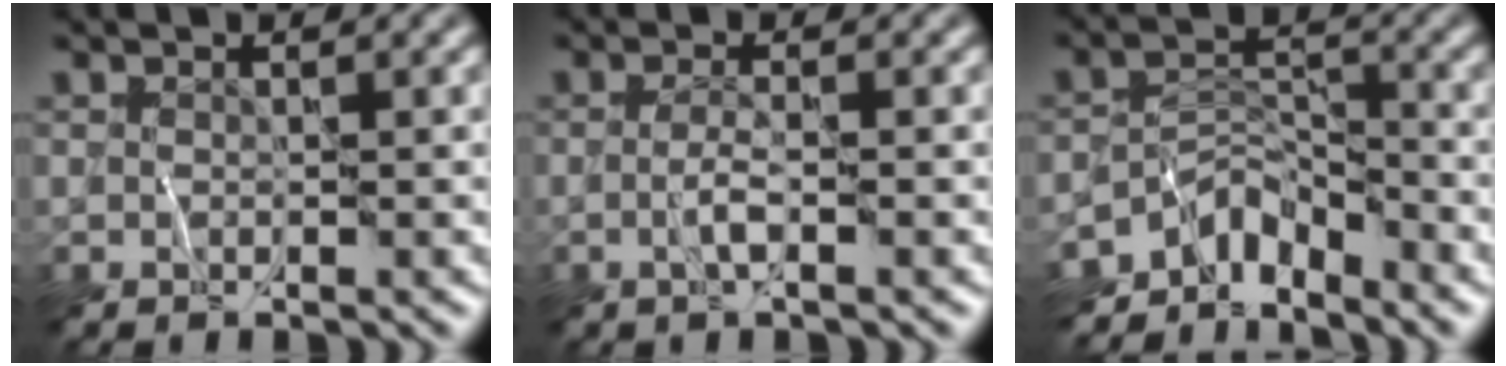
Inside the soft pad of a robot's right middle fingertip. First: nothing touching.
{"total": 1.6, "force": [-0.5, 0.1, 1.5], "torque": [-0.031, 0.004, -0.014]}
{"total": 4.9, "force": [-4.0, 2.2, 1.7], "torque": [-0.009, -0.002, -0.077]}